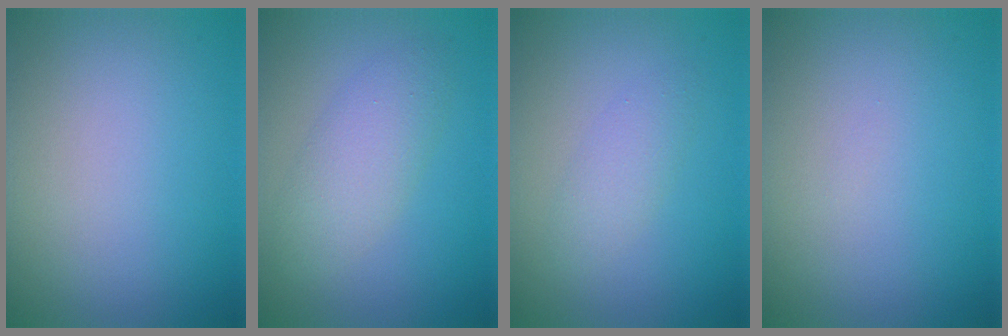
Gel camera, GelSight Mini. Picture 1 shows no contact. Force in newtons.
{"total": 3.4, "press": 3.4, "slide": 0.2}
{"total": 1.8, "press": 1.8, "slide": 0.1}
{"total": 0.0}